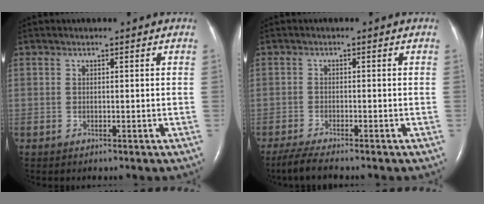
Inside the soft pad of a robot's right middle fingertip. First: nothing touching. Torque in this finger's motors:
{"motor_torque": [0.36, -0.34, 0.01, 0.03]}